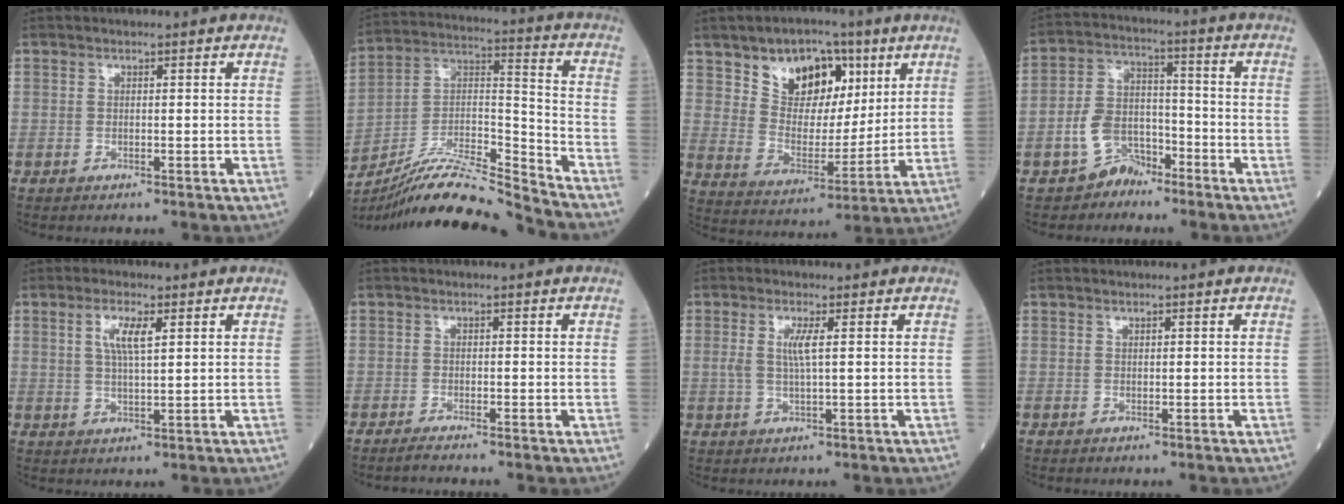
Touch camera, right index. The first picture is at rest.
{"total": 15.7, "force": [-14.8, -1.1, 5.2], "torque": [-0.095, 0.035, -0.269]}
{"total": 12.0, "force": [6.6, 7.6, 6.5], "torque": [-0.111, 0.020, 0.121]}
{"total": 6.6, "force": [-4.3, 4.4, 2.4], "torque": [-0.056, 0.021, -0.079]}
{"total": 4.3, "force": [1.6, 0.7, 4.0], "torque": [-0.079, 0.002, 0.031]}
{"total": 1.6, "force": [-1.5, -0.3, 0.6], "torque": [-0.016, -0.002, -0.028]}
{"total": 3.2, "force": [0.7, 0.0, 3.1], "torque": [-0.070, -0.001, 0.013]}
{"total": 0.0}